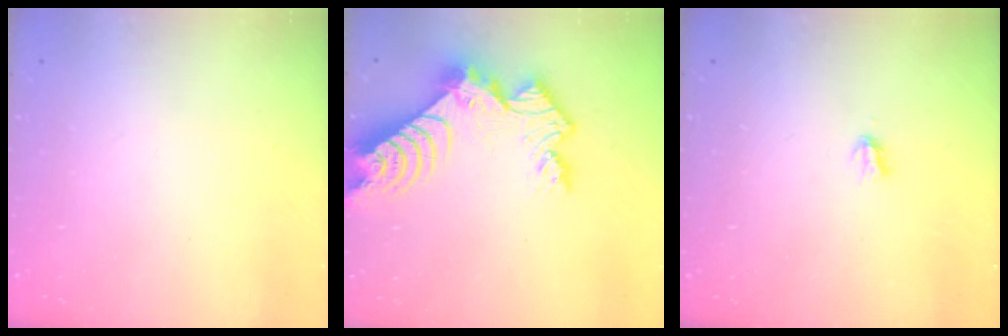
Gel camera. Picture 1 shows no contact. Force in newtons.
{"total": 13.2, "press": 13.2, "slide": 1.0}
{"total": 1.7, "press": 1.7, "slide": 0.3}